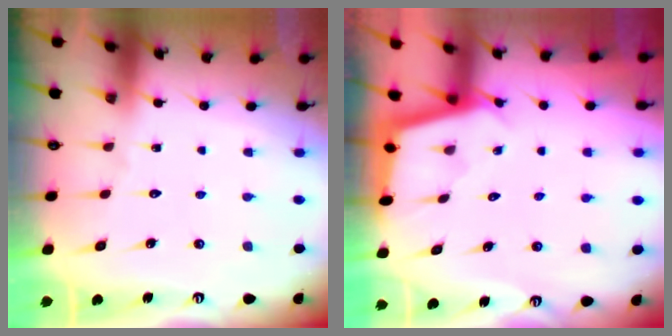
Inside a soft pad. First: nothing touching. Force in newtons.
{"total": 2.3, "press": 2.3, "slide": 0.1}